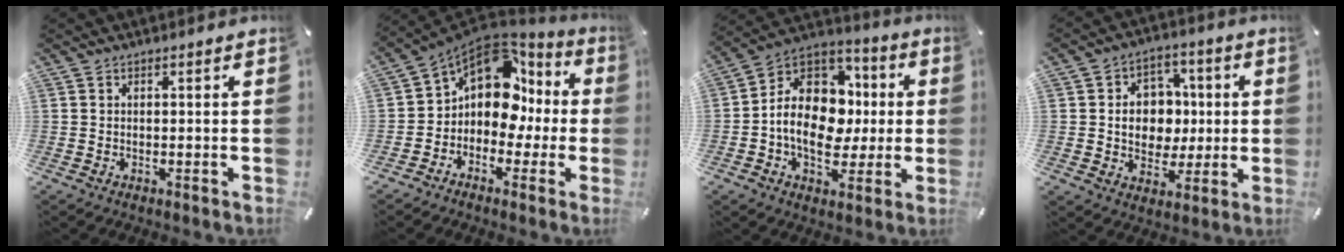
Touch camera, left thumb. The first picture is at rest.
{"total": 13.2, "force": [3.4, 9.7, 8.3], "torque": [-0.154, -0.022, 0.057]}
{"total": 15.6, "force": [-1.0, 12.4, 9.4], "torque": [-0.184, -0.002, -0.017]}
{"total": 10.0, "force": [0.2, 8.8, 4.7], "torque": [-0.066, 0.011, 0.009]}